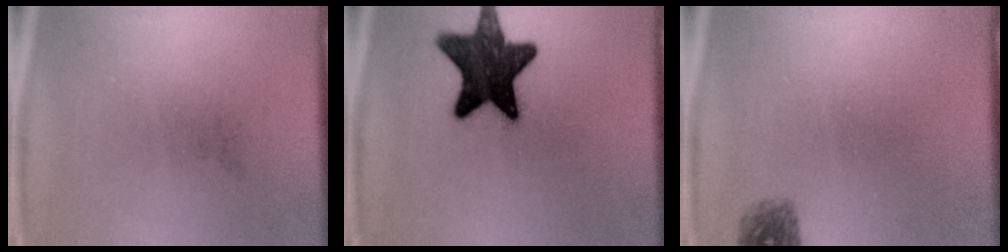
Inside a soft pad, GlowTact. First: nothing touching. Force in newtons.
{"total": 13.7}
{"total": 1.6}